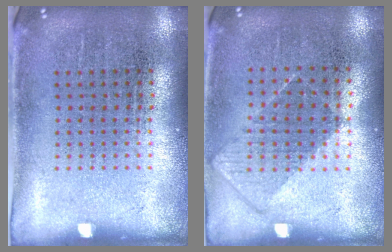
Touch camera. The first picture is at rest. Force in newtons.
{"total": 0.8, "press": 0.7, "slide": 0.4}